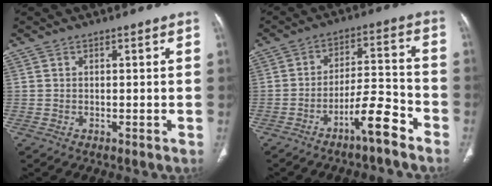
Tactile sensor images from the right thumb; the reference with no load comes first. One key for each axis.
{"total": 8.7, "fx": -6.0, "fy": 1.6, "fz": 6.2, "tx": -0.102, "ty": 0.054, "tz": -0.101}